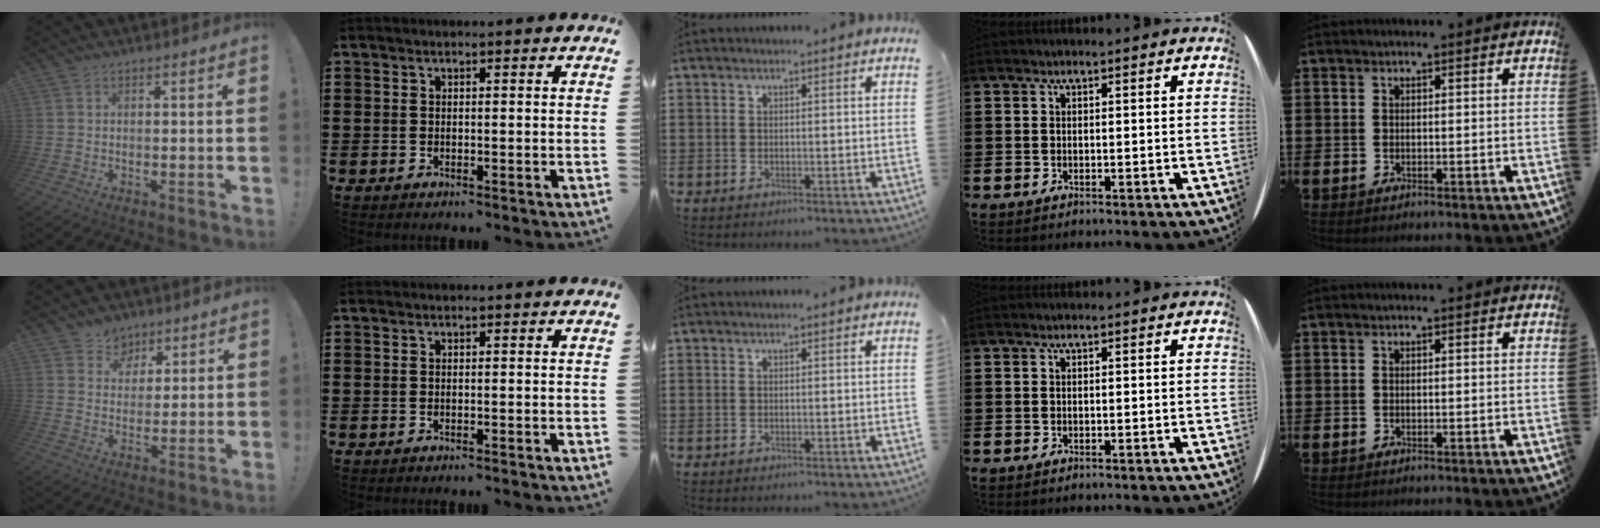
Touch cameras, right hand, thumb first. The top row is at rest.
{"thumb": {"total": 6.0, "force": [3.4, 5.0, 0.1], "torque": [-0.002, -0.029, 0.070]}}